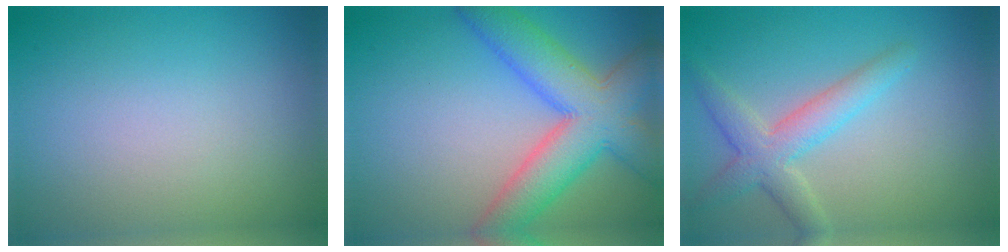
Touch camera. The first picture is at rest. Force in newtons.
{"total": 8.4, "press": 8.4, "slide": 0.3}
{"total": 3.8, "press": 3.8, "slide": 0.3}